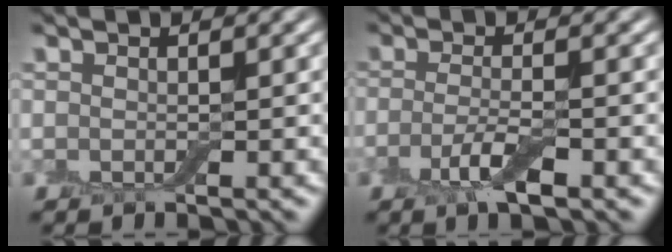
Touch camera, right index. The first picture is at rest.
{"total": 3.0, "force": [-1.3, 0.8, 2.6], "torque": [-0.056, -0.002, -0.029]}